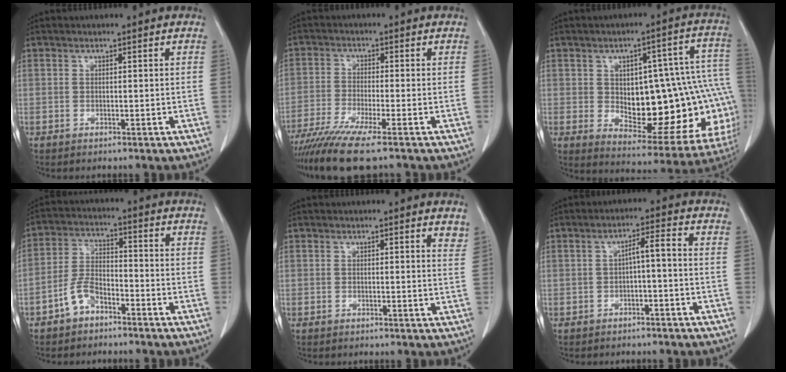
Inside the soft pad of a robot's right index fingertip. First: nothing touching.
{"total": 10.0, "force": [-7.8, -0.5, 6.3], "torque": [-0.104, -0.026, -0.131]}
{"total": 24.4, "force": [-1.6, 10.0, 22.2], "torque": [-0.218, 0.041, 0.011]}
{"total": 5.7, "force": [-3.5, 3.2, 3.2], "torque": [-0.073, 0.013, -0.067]}
{"total": 2.4, "force": [2.2, 0.4, 0.9], "torque": [-0.011, -0.012, 0.011]}
{"total": 3.2, "force": [-0.7, 0.3, 3.1], "torque": [-0.050, 0.015, -0.009]}